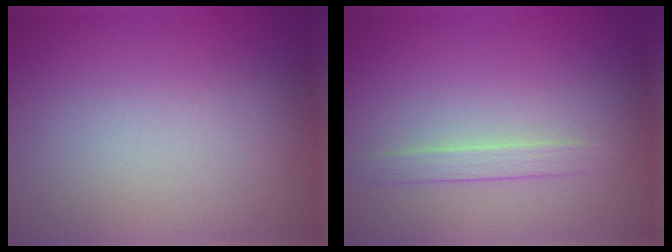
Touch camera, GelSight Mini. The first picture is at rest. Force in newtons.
{"total": 1.4, "press": 1.4, "slide": 0.1}